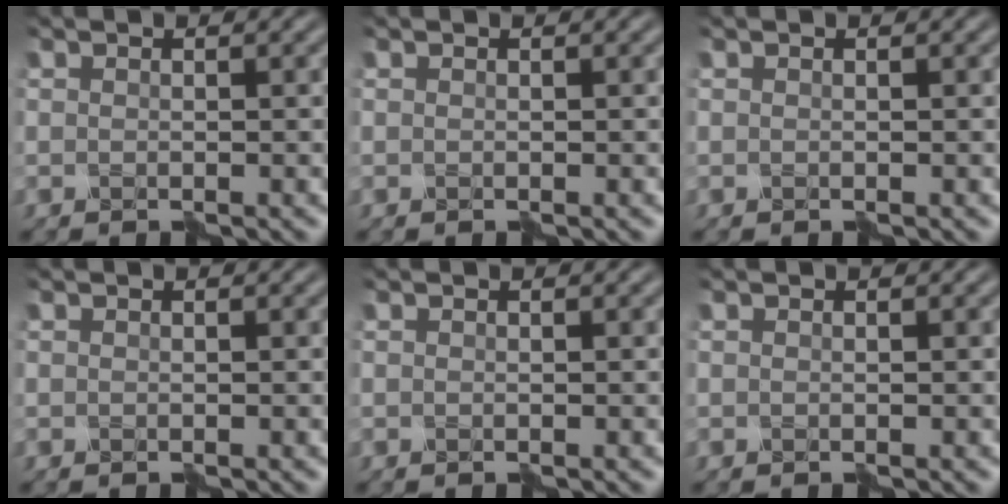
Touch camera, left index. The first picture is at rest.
{"total": 0.0}
{"total": 0.0}
{"total": 0.0}
{"total": 0.0}
{"total": 0.0}